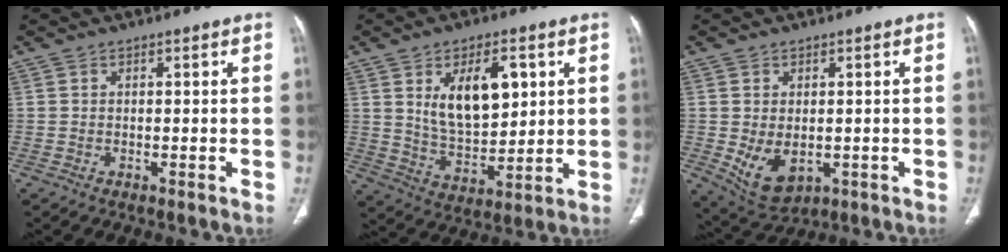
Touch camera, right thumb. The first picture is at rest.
{"total": 13.5, "force": [4.2, 7.2, 10.6], "torque": [-0.146, -0.023, 0.086]}
{"total": 7.4, "force": [-1.2, 4.7, 5.6], "torque": [-0.092, -0.011, 0.000]}